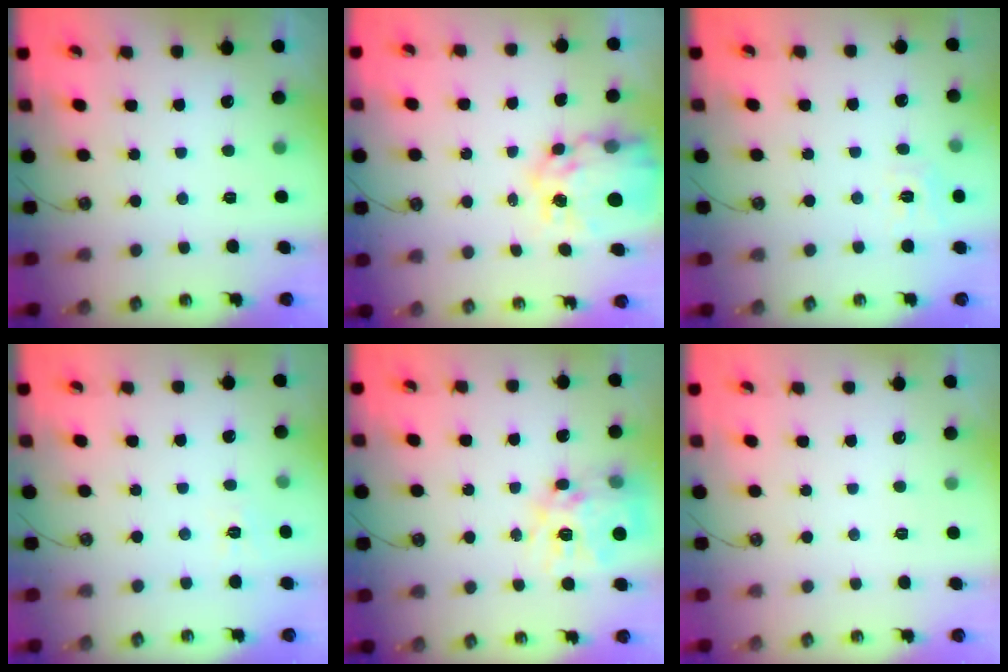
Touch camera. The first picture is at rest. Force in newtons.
{"total": 13.6, "press": 13.6, "slide": 1.4}
{"total": 7.3, "press": 7.3, "slide": 0.5}
{"total": 4.2, "press": 4.1, "slide": 0.7}
{"total": 15.5, "press": 15.4, "slide": 1.3}
{"total": 0.0}